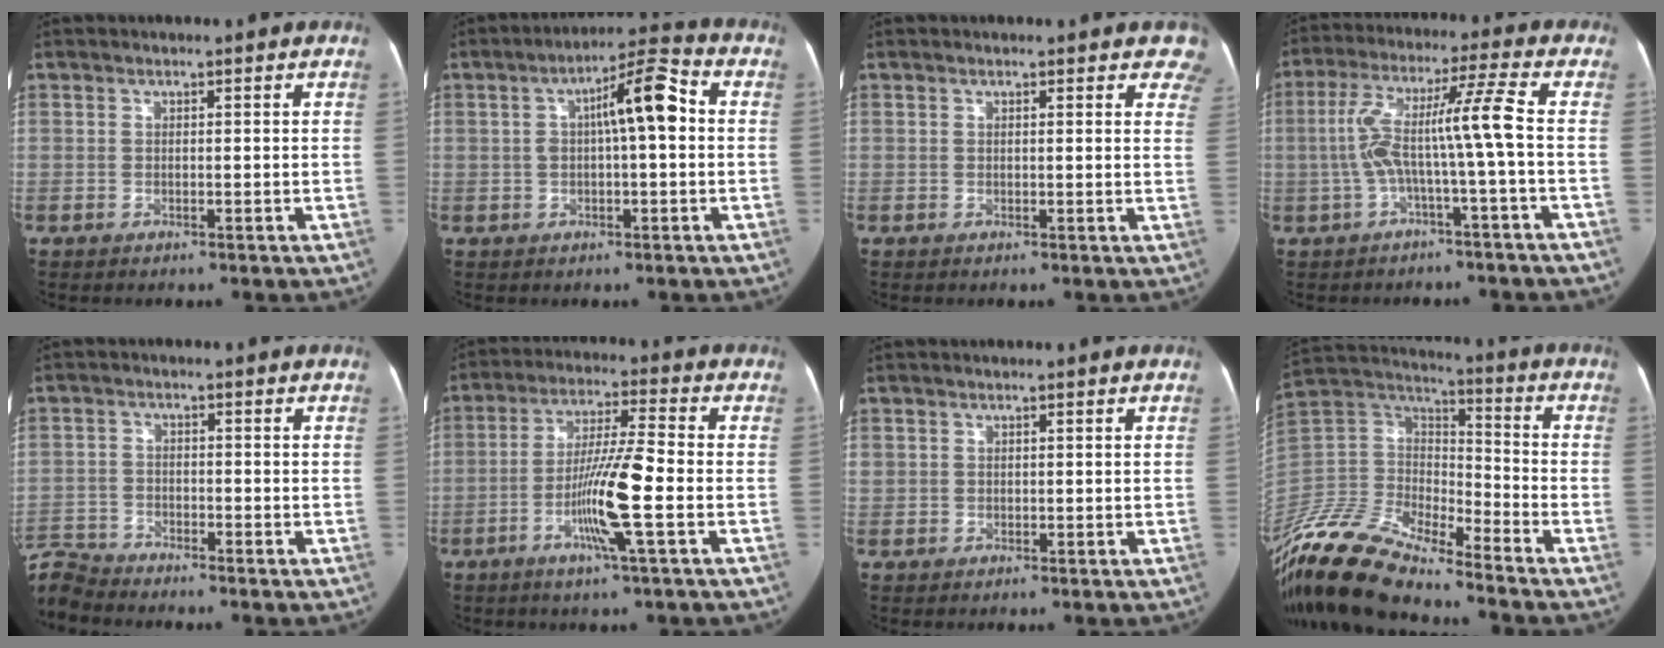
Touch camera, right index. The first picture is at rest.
{"total": 9.0, "force": [1.1, 1.9, 8.7], "torque": [-0.138, 0.039, 0.016]}
{"total": 3.9, "force": [3.2, 1.4, 1.6], "torque": [0.005, -0.006, 0.012]}
{"total": 9.3, "force": [-1.6, -1.4, 9.1], "torque": [-0.181, 0.037, -0.025]}
{"total": 5.6, "force": [-5.5, 0.3, -0.7], "torque": [0.008, -0.007, -0.109]}
{"total": 10.5, "force": [-3.2, -0.9, 10.0], "torque": [-0.186, -0.008, -0.064]}
{"total": 0.9, "force": [0.3, 0.8, 0.1], "torque": [0.009, 0.014, 0.007]}
{"total": 16.2, "force": [-14.1, 3.7, 6.9], "torque": [-0.143, 0.027, -0.271]}